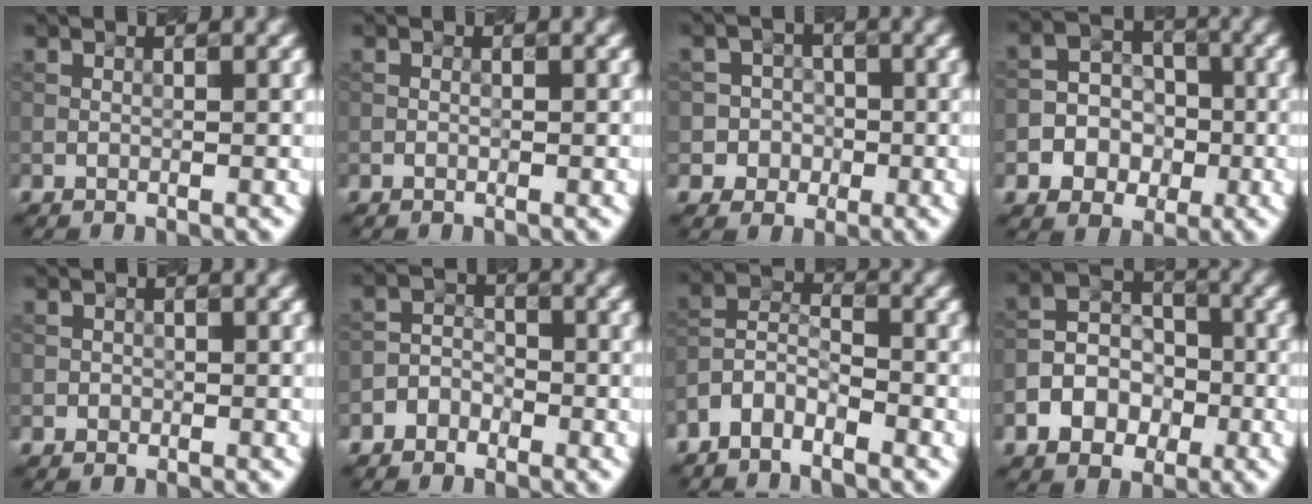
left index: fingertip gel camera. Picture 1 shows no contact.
{"total": 0.0}
{"total": 4.2, "force": [-1.3, 4.0, 0.0], "torque": [0.029, 0.011, -0.039]}
{"total": 5.3, "force": [-1.6, 4.6, 2.1], "torque": [-0.020, 0.012, -0.048]}
{"total": 0.6, "force": [-0.2, 0.6, 0.0], "torque": [0.004, -0.002, -0.002]}
{"total": 2.2, "force": [-1.3, 1.6, 0.4], "torque": [0.007, 0.013, -0.035]}
{"total": 3.5, "force": [-2.7, 1.7, 1.5], "torque": [-0.028, 0.008, -0.062]}
{"total": 5.4, "force": [-2.3, 4.0, 2.8], "torque": [-0.051, 0.006, -0.047]}